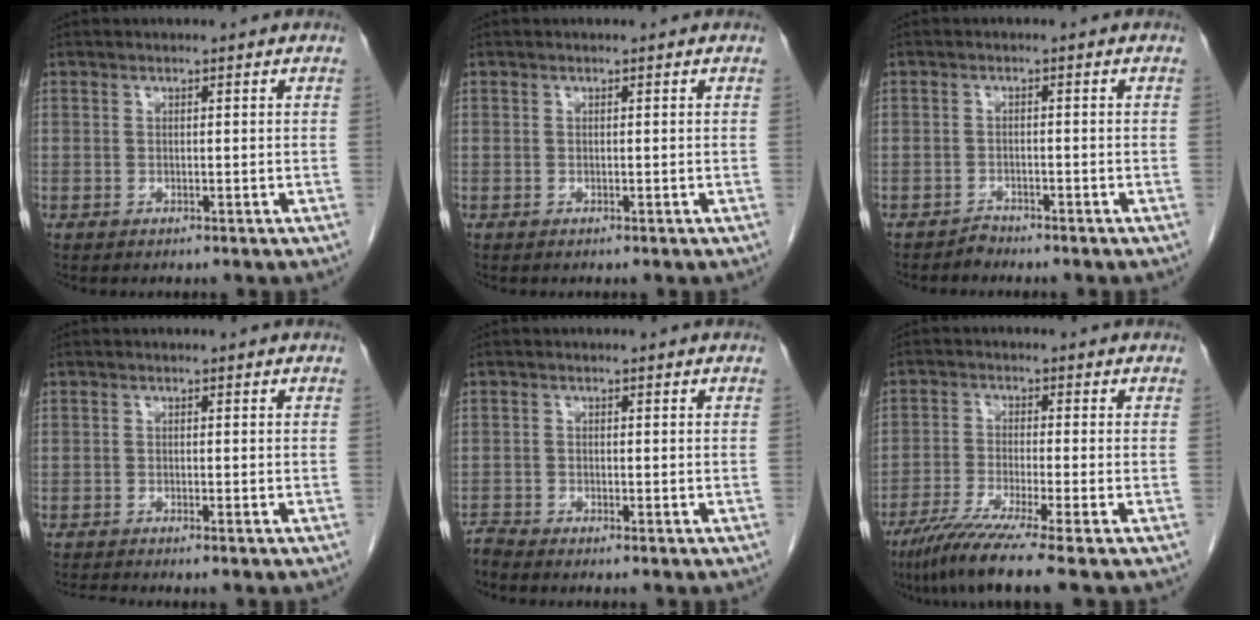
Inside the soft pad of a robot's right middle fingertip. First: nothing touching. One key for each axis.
{"total": 0.0}
{"total": 1.2, "fx": -1.1, "fy": 0.2, "fz": -0.4, "tx": 0.013, "ty": -0.001, "tz": -0.019}
{"total": 2.0, "fx": -1.8, "fy": -0.6, "fz": 0.8, "tx": -0.017, "ty": -0.003, "tz": -0.032}
{"total": 1.2, "fx": -1.2, "fy": -0.3, "fz": -0.2, "tx": 0.002, "ty": -0.006, "tz": -0.025}
{"total": 8.9, "fx": -6.6, "fy": -1.4, "fz": 5.8, "tx": -0.098, "ty": -0.033, "tz": -0.112}